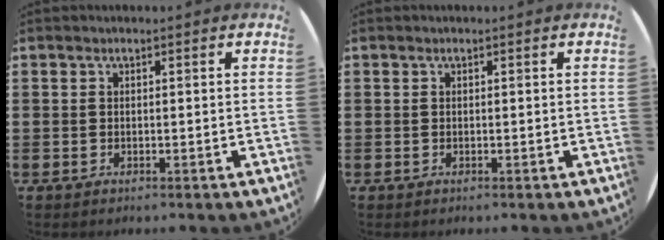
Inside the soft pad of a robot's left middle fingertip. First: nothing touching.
{"total": 0.0}